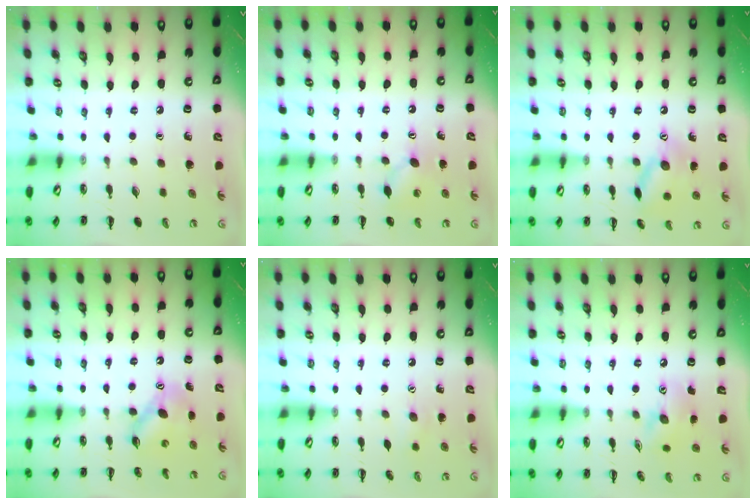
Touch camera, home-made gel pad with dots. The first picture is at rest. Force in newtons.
{"total": 6.1, "press": 6.0, "slide": 1.1}
{"total": 11.3, "press": 11.3, "slide": 0.5}
{"total": 5.0, "press": 5.0, "slide": 0.7}
{"total": 5.4, "press": 5.3, "slide": 1.0}
{"total": 9.7, "press": 9.7, "slide": 1.1}